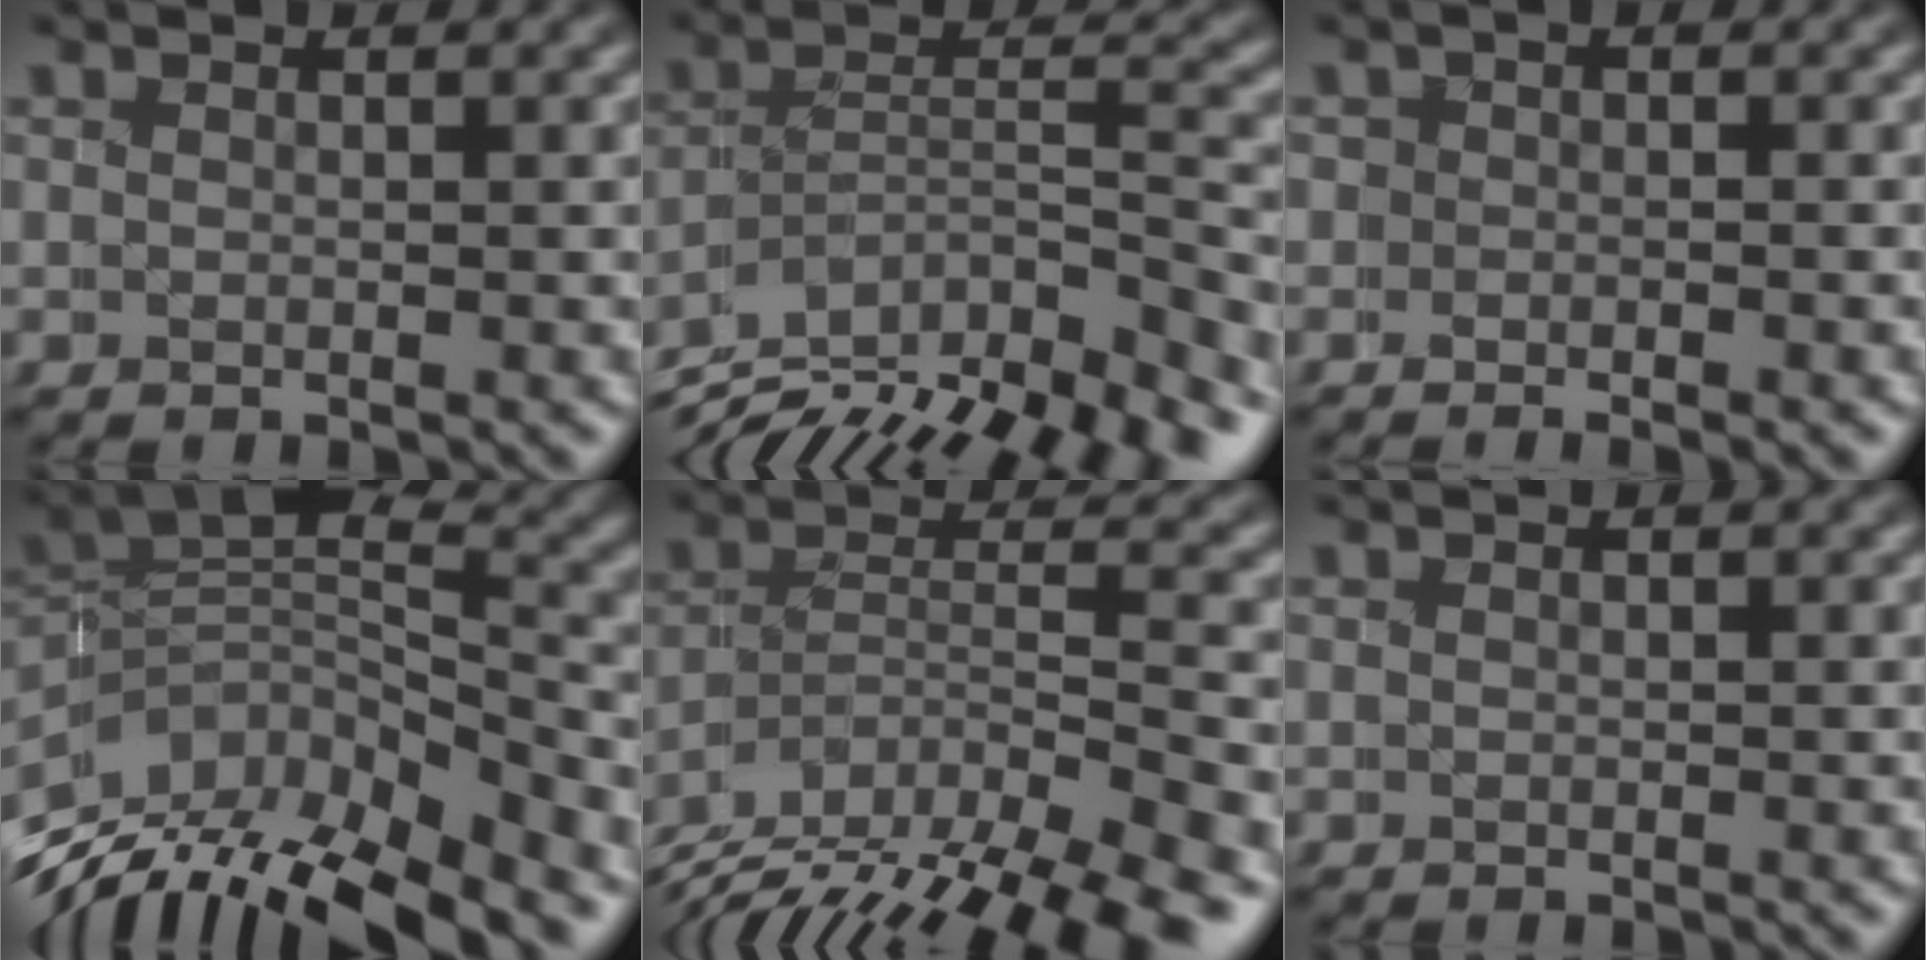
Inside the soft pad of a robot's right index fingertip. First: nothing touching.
{"total": 12.7, "force": [-7.2, 6.3, 8.4], "torque": [-0.128, -0.027, -0.104]}
{"total": 2.2, "force": [-0.8, 1.8, 1.0], "torque": [-0.007, 0.015, -0.026]}
{"total": 14.2, "force": [-5.5, 9.6, 8.9], "torque": [-0.153, -0.024, -0.087]}
{"total": 10.8, "force": [-5.9, 5.5, 7.2], "torque": [-0.128, -0.030, -0.089]}
{"total": 0.0}